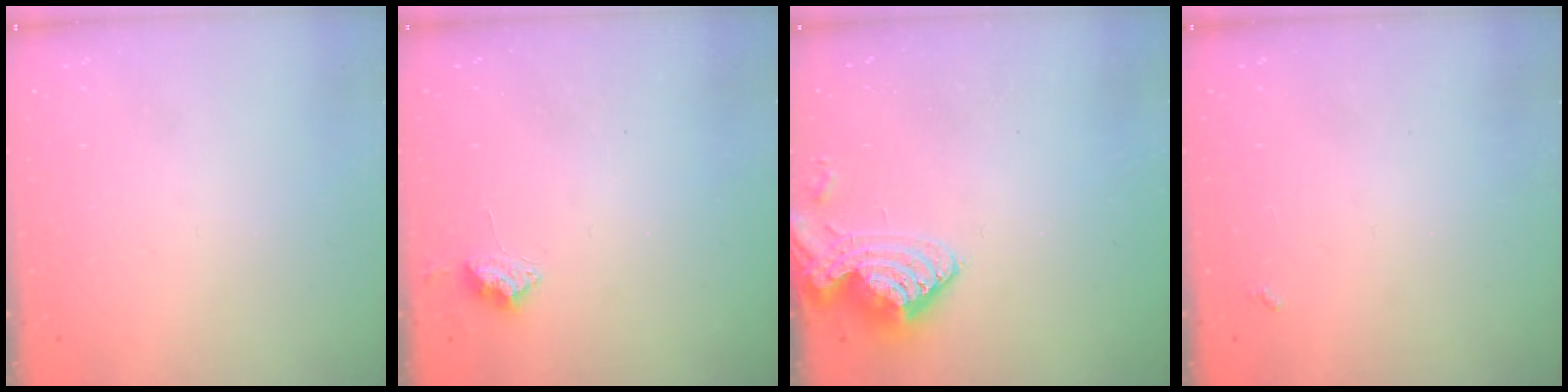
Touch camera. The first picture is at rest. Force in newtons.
{"total": 5.4, "press": 5.3, "slide": 0.6}
{"total": 8.2, "press": 8.2, "slide": 0.9}
{"total": 1.9, "press": 1.9, "slide": 0.3}